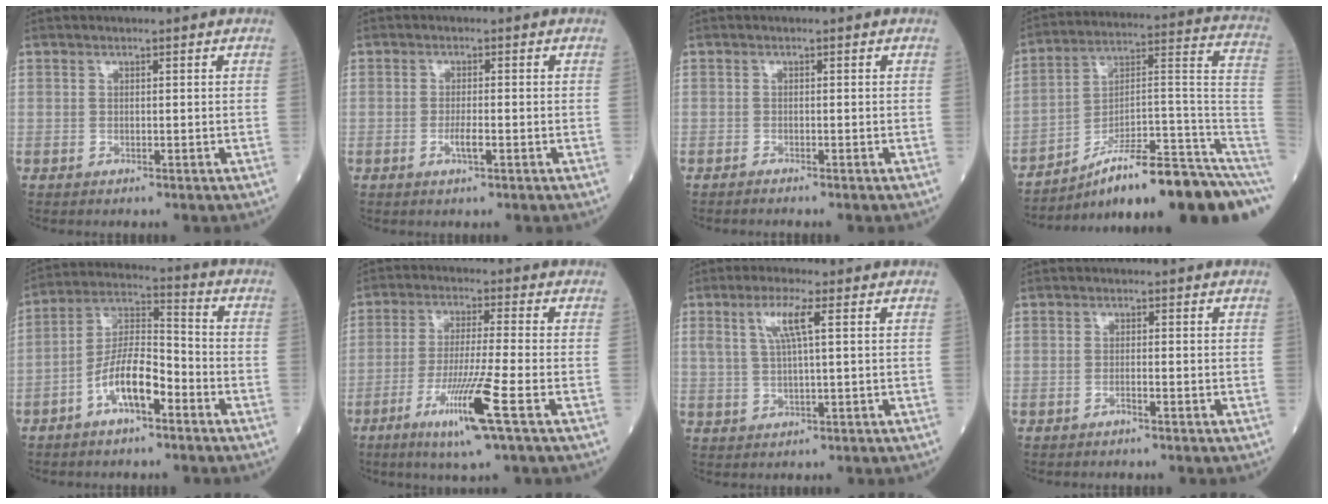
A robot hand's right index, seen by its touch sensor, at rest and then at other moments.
{"total": 2.1, "force": [-0.8, 0.3, 1.9], "torque": [-0.036, -0.001, -0.012]}
{"total": 1.1, "force": [-1.0, -0.2, 0.3], "torque": [-0.008, -0.002, -0.015]}
{"total": 21.5, "force": [-14.7, 2.3, 15.5], "torque": [-0.138, 0.055, -0.223]}
{"total": 9.7, "force": [-4.6, 3.1, 7.9], "torque": [-0.158, 0.018, -0.085]}
{"total": 10.5, "force": [-4.8, -1.0, 9.3], "torque": [-0.178, -0.024, -0.091]}
{"total": 4.9, "force": [1.7, 0.2, 4.6], "torque": [-0.098, 0.009, 0.035]}
{"total": 1.0, "force": [-0.7, -0.1, 0.7], "torque": [-0.014, 0.001, -0.015]}